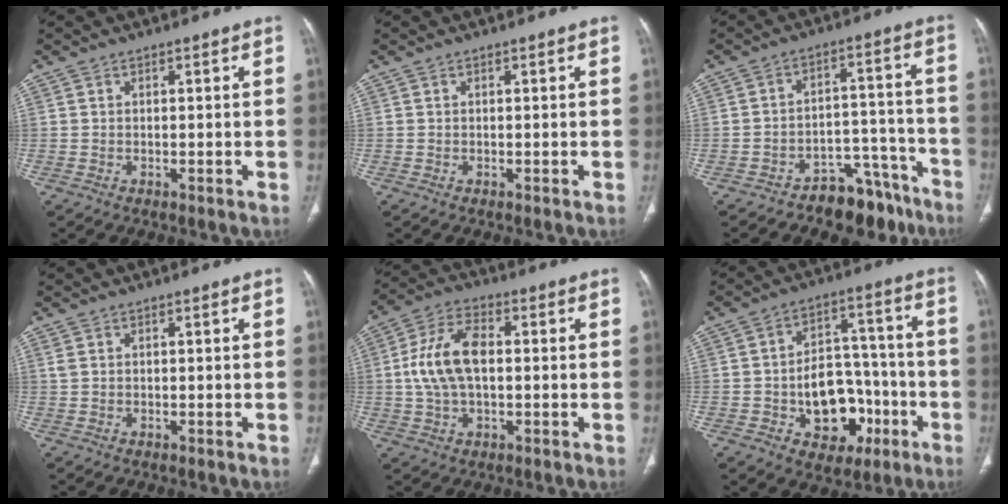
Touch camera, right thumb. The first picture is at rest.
{"total": 0.0}
{"total": 10.6, "force": [-8.5, 5.6, 2.8], "torque": [0.000, 0.106, -0.129]}
{"total": 0.6, "force": [0.3, 0.3, 0.4], "torque": [-0.009, 0.009, 0.009]}
{"total": 11.5, "force": [0.5, 6.4, 9.5], "torque": [-0.191, 0.020, 0.008]}
{"total": 14.9, "force": [-4.8, 10.5, 9.4], "torque": [-0.090, 0.052, -0.059]}